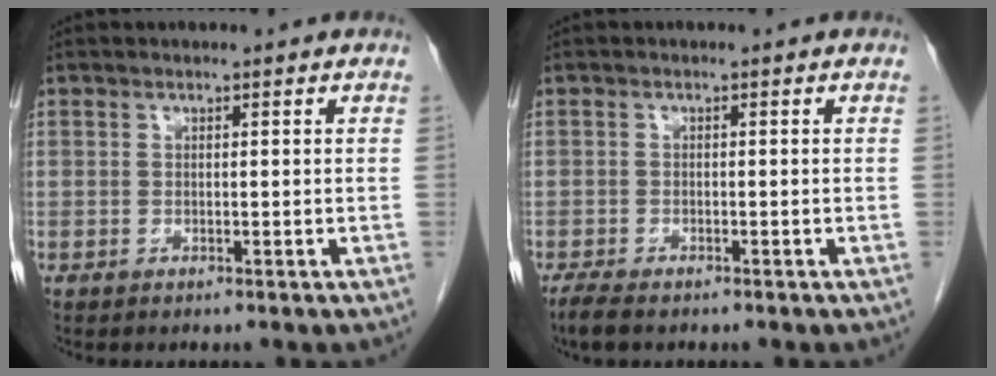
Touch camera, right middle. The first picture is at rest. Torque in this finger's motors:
{"motor_torque": [0.60, -0.19, -0.02, 0.02]}